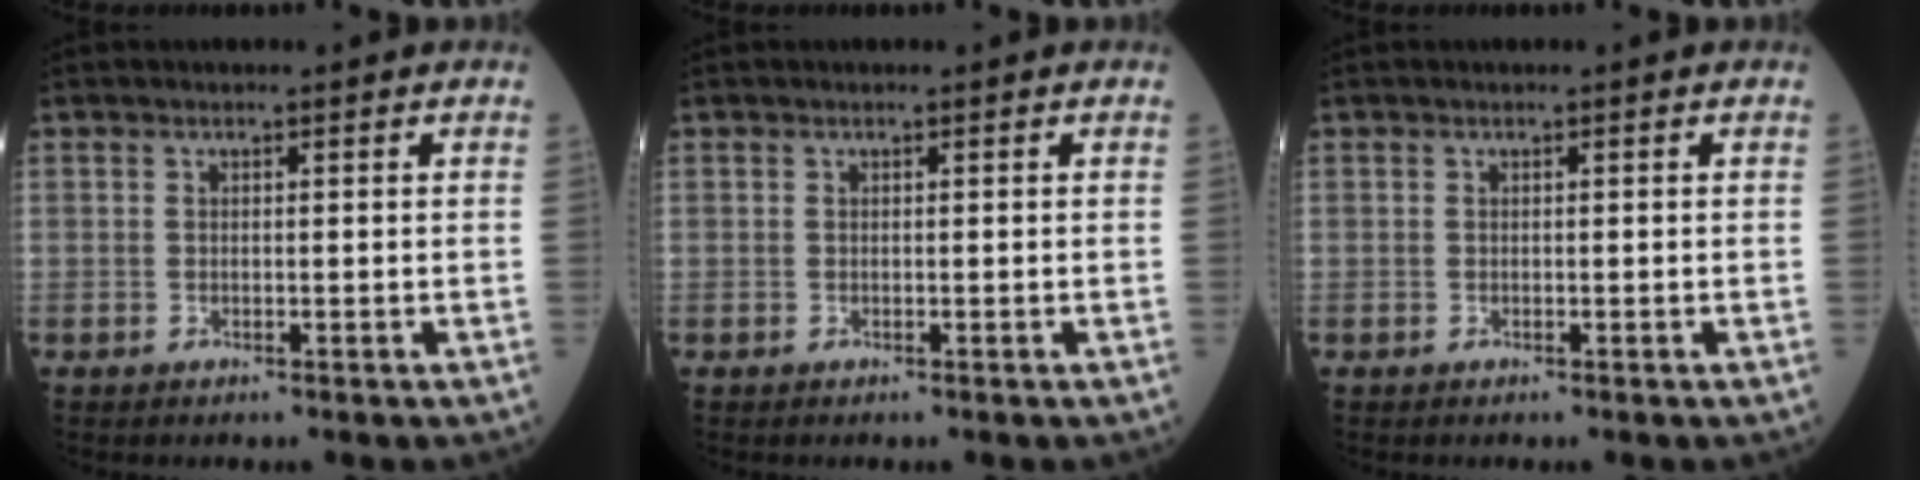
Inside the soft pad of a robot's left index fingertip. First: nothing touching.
{"total": 0.0}
{"total": 0.0}